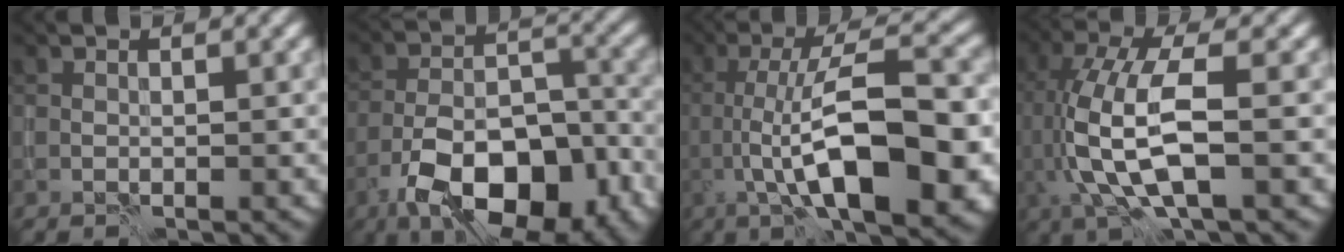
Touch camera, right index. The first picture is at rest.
{"total": 11.7, "force": [-6.8, 5.4, 7.8], "torque": [-0.135, -0.006, -0.113]}
{"total": 11.0, "force": [-2.9, 3.1, 10.1], "torque": [-0.162, 0.007, -0.051]}
{"total": 8.1, "force": [-0.6, 2.9, 7.5], "torque": [-0.167, 0.000, -0.010]}